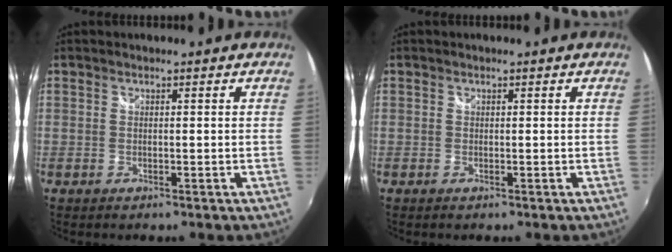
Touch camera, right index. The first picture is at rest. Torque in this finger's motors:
{"motor_torque": [-0.08, -0.01, -0.02, 0.00]}